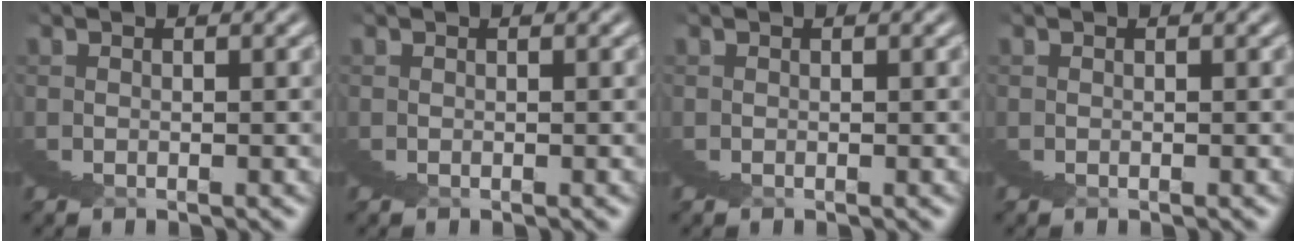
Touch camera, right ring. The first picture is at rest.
{"total": 0.0}
{"total": 0.0}
{"total": 0.0}